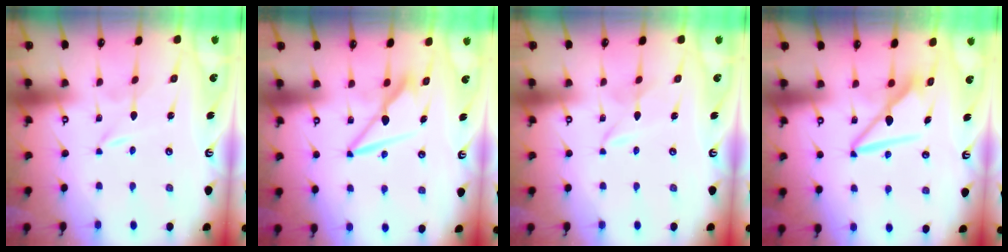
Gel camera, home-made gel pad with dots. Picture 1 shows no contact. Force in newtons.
{"total": 8.2, "press": 8.2, "slide": 0.7}
{"total": 1.9, "press": 1.9, "slide": 0.2}
{"total": 8.2, "press": 8.2, "slide": 0.7}